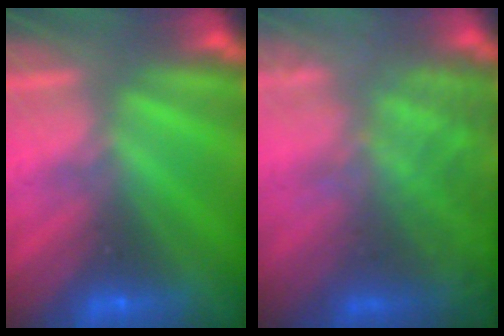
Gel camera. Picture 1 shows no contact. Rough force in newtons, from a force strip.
{"total": 7.2}